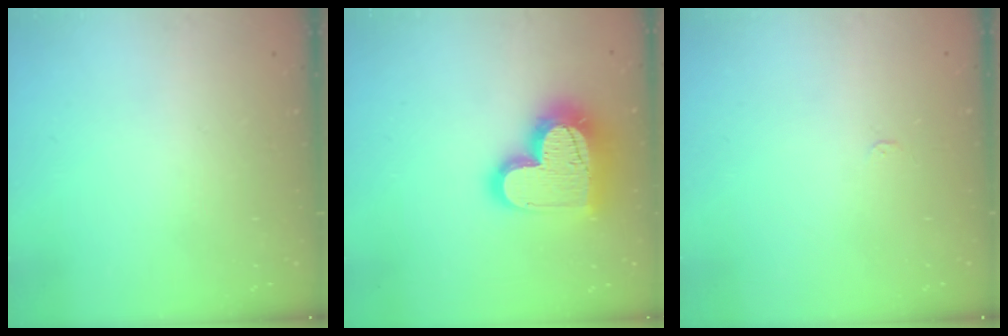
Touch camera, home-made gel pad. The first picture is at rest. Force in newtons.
{"total": 21.0, "press": 21.0, "slide": 1.7}
{"total": 2.4, "press": 2.4, "slide": 0.3}